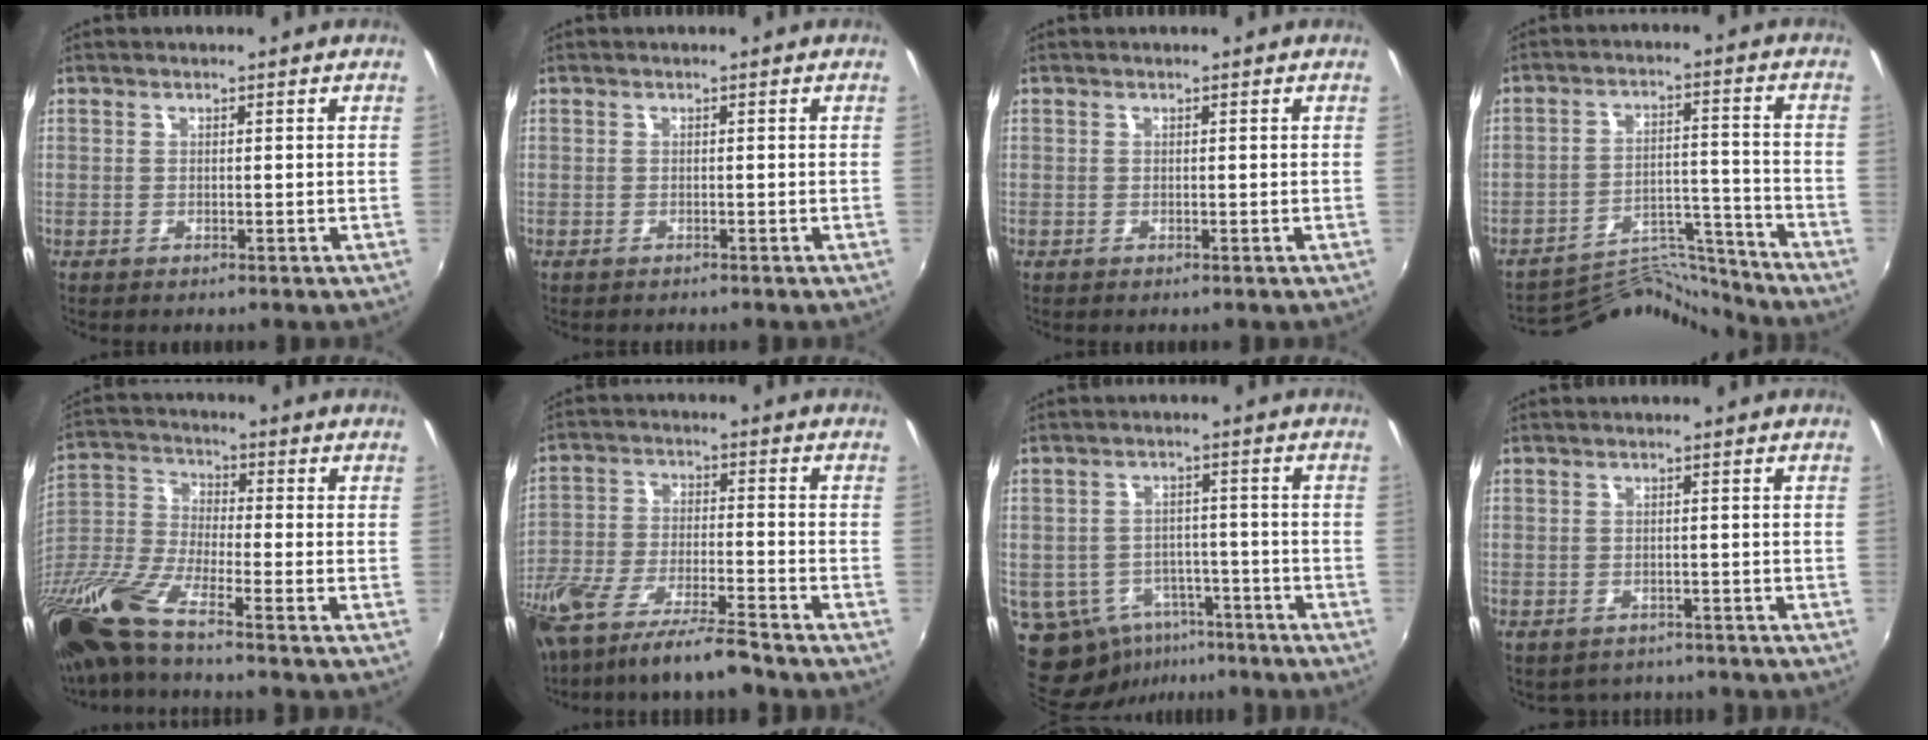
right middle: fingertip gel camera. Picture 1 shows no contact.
{"total": 0.6, "force": [-0.6, 0.1, 0.0], "torque": [-0.001, -0.003, -0.011]}
{"total": 0.0}
{"total": 10.7, "force": [-10.6, -0.5, -1.0], "torque": [0.003, 0.032, -0.180]}
{"total": 16.2, "force": [-12.0, 1.7, 10.7], "torque": [-0.232, -0.032, -0.249]}
{"total": 14.9, "force": [-12.0, 1.8, 8.5], "torque": [-0.182, -0.034, -0.215]}
{"total": 11.0, "force": [-6.5, 7.9, 4.1], "torque": [-0.099, 0.007, -0.076]}
{"total": 4.0, "force": [-3.5, 1.9, 0.4], "torque": [-0.015, -0.013, -0.047]}